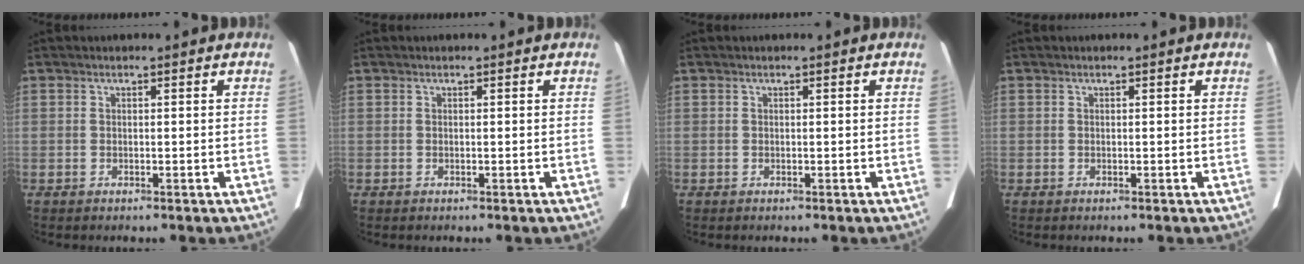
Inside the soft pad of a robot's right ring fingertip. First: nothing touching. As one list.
[{"total": 0.0}, {"total": 0.0}, {"total": 0.0}]